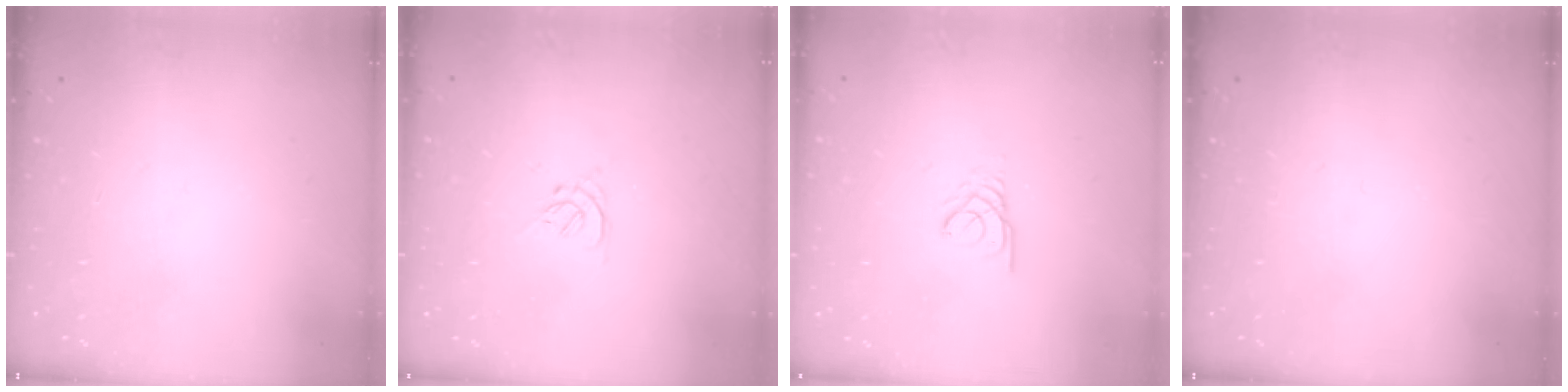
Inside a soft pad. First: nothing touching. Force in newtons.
{"total": 1.3, "press": 1.2, "slide": 0.5}
{"total": 2.6, "press": 2.6, "slide": 0.1}
{"total": 0.0}